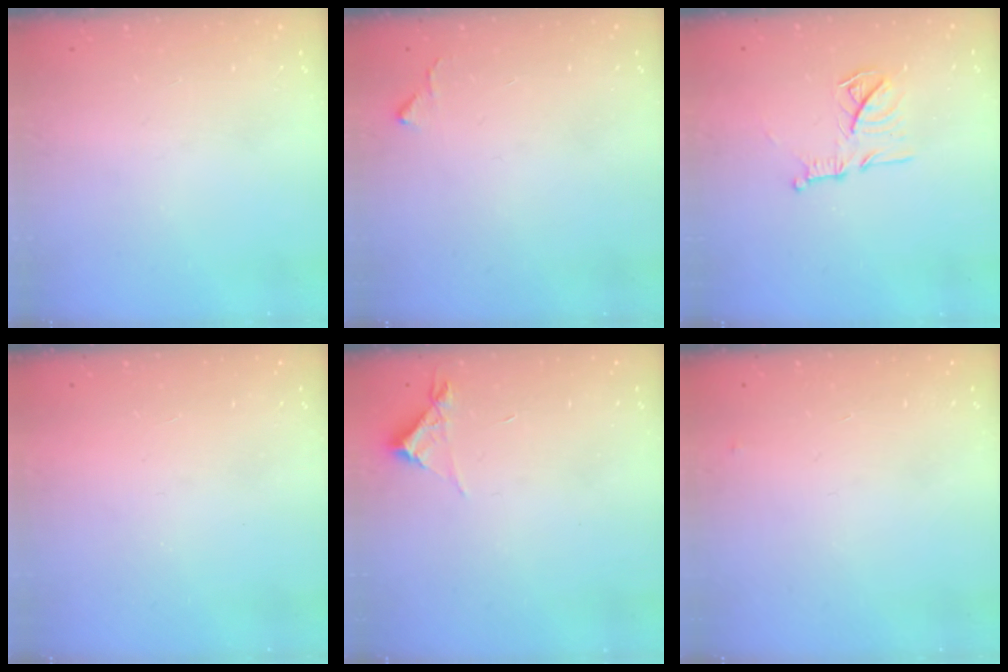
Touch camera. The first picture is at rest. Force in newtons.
{"total": 5.1, "press": 5.0, "slide": 0.7}
{"total": 12.5, "press": 12.5, "slide": 0.8}
{"total": 1.7, "press": 1.6, "slide": 0.1}
{"total": 4.4, "press": 4.4, "slide": 0.4}
{"total": 2.5, "press": 2.5, "slide": 0.4}